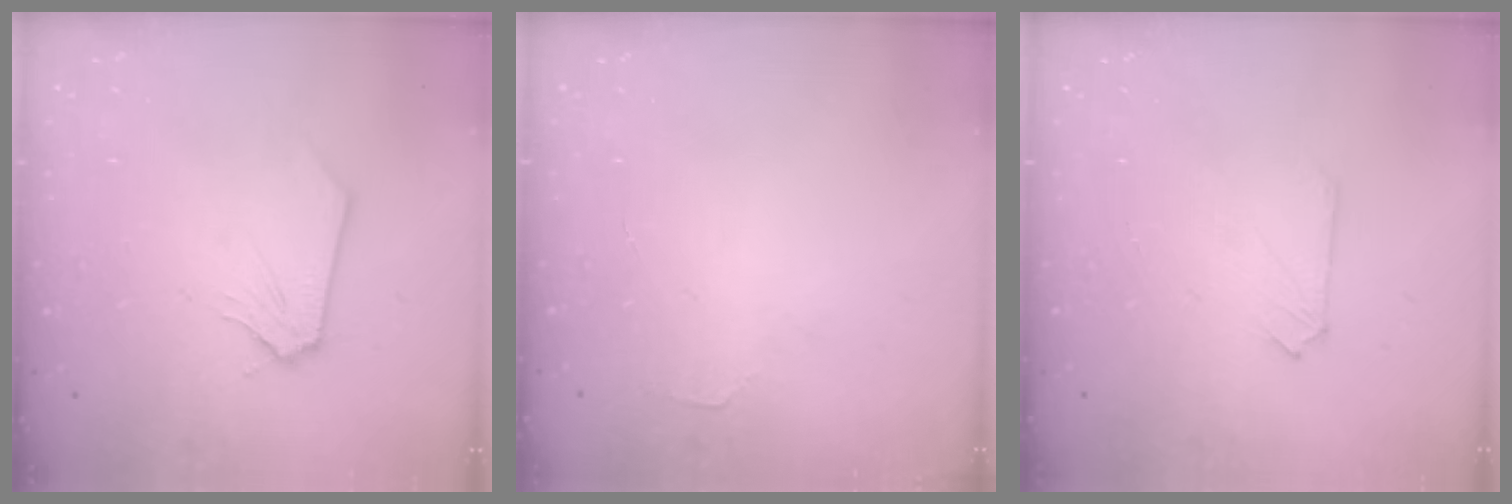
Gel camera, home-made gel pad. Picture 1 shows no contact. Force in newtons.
{"total": 1.9, "press": 1.9, "slide": 0.3}
{"total": 2.6, "press": 2.6, "slide": 0.6}